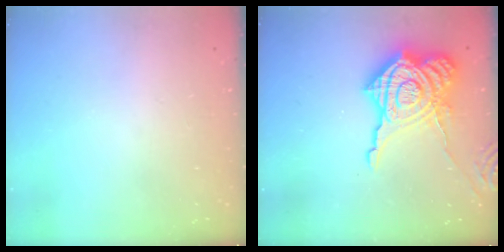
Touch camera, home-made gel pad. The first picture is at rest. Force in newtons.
{"total": 21.6, "press": 21.5, "slide": 1.9}